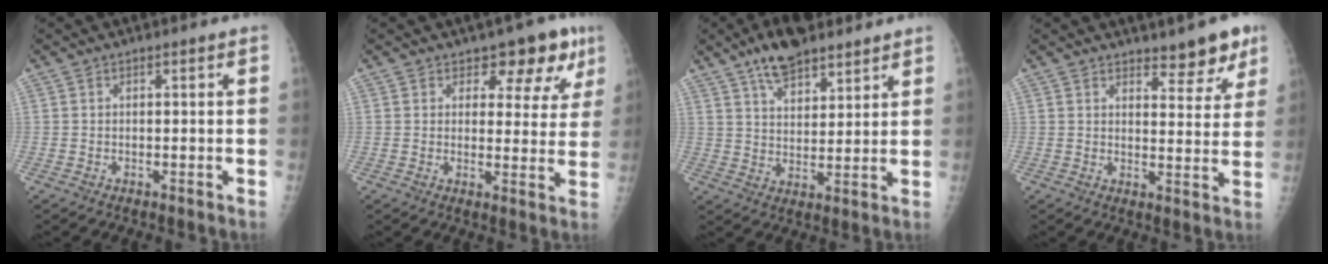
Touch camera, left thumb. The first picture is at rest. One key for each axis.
{"total": 8.5, "fx": 5.4, "fy": 4.8, "fz": 4.5, "tx": -0.011, "ty": -0.023, "tz": 0.061}
{"total": 10.6, "fx": 7.7, "fy": 4.5, "fz": 5.7, "tx": -0.072, "ty": -0.032, "tz": 0.132}
{"total": 6.4, "fx": 5.0, "fy": 2.3, "fz": 3.2, "tx": -0.004, "ty": -0.032, "tz": 0.066}